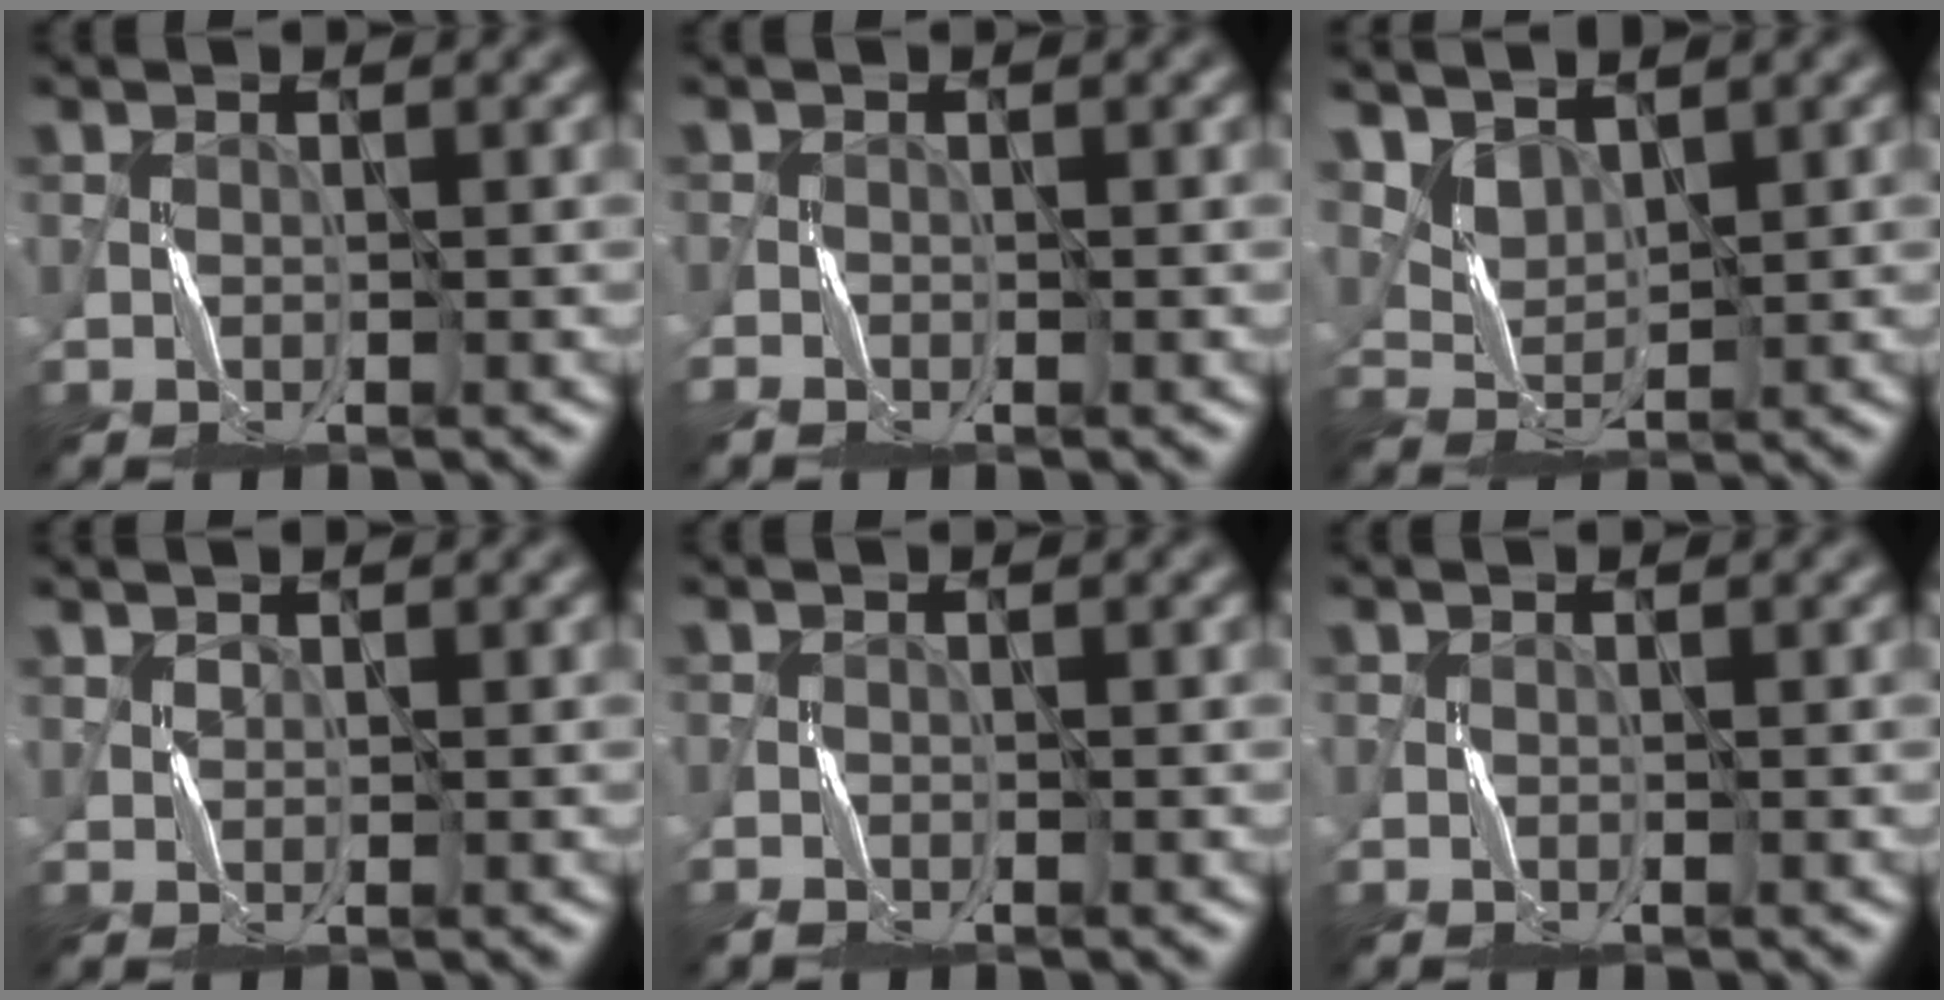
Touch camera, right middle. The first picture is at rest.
{"total": 1.2, "force": [-1.0, 0.4, 0.6], "torque": [-0.016, -0.002, -0.022]}
{"total": 2.6, "force": [2.1, 1.2, 1.0], "torque": [-0.030, -0.010, 0.050]}
{"total": 0.9, "force": [0.8, 0.3, 0.4], "torque": [-0.011, -0.001, 0.018]}
{"total": 1.1, "force": [-0.8, 0.5, 0.5], "torque": [-0.015, 0.000, -0.018]}
{"total": 0.0}